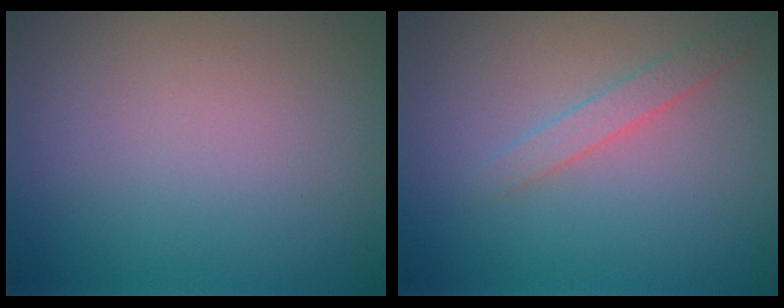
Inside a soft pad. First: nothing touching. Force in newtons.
{"total": 1.5, "press": 1.5, "slide": 0.1}